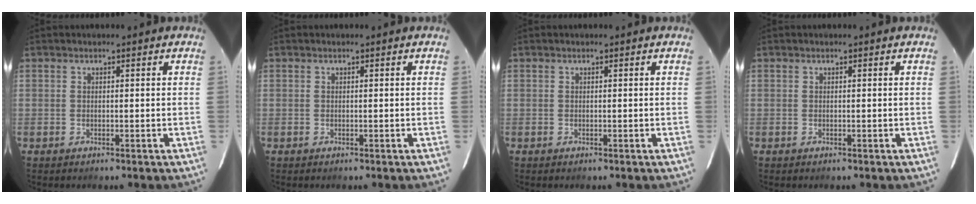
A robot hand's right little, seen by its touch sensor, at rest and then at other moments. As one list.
[{"total": 0.0}, {"total": 0.0}, {"total": 0.0}]